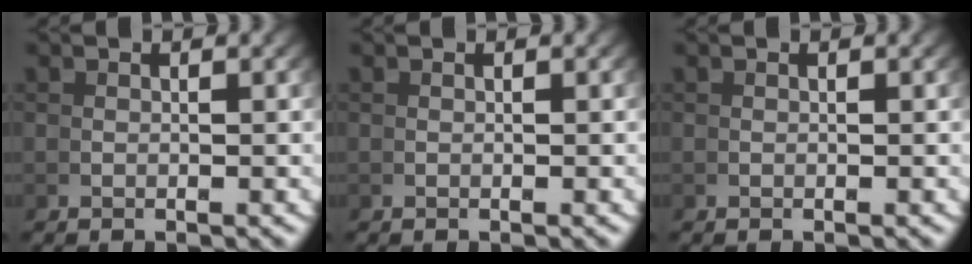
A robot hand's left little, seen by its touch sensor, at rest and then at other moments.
{"total": 0.0}
{"total": 0.0}